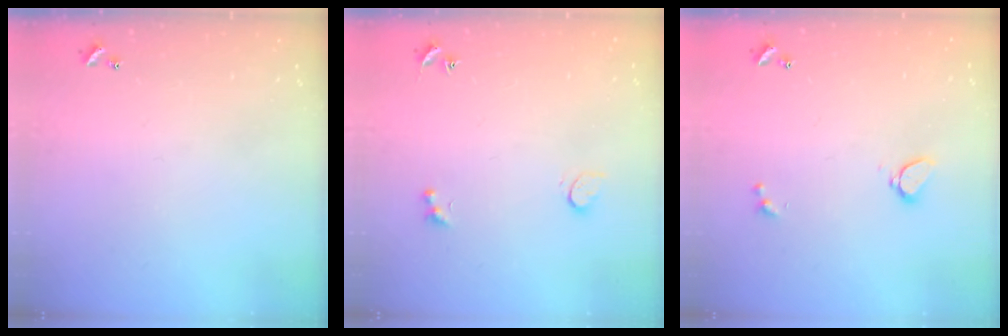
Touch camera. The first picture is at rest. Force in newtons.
{"total": 2.6, "press": 2.3, "slide": 1.2}
{"total": 3.8, "press": 3.3, "slide": 1.9}